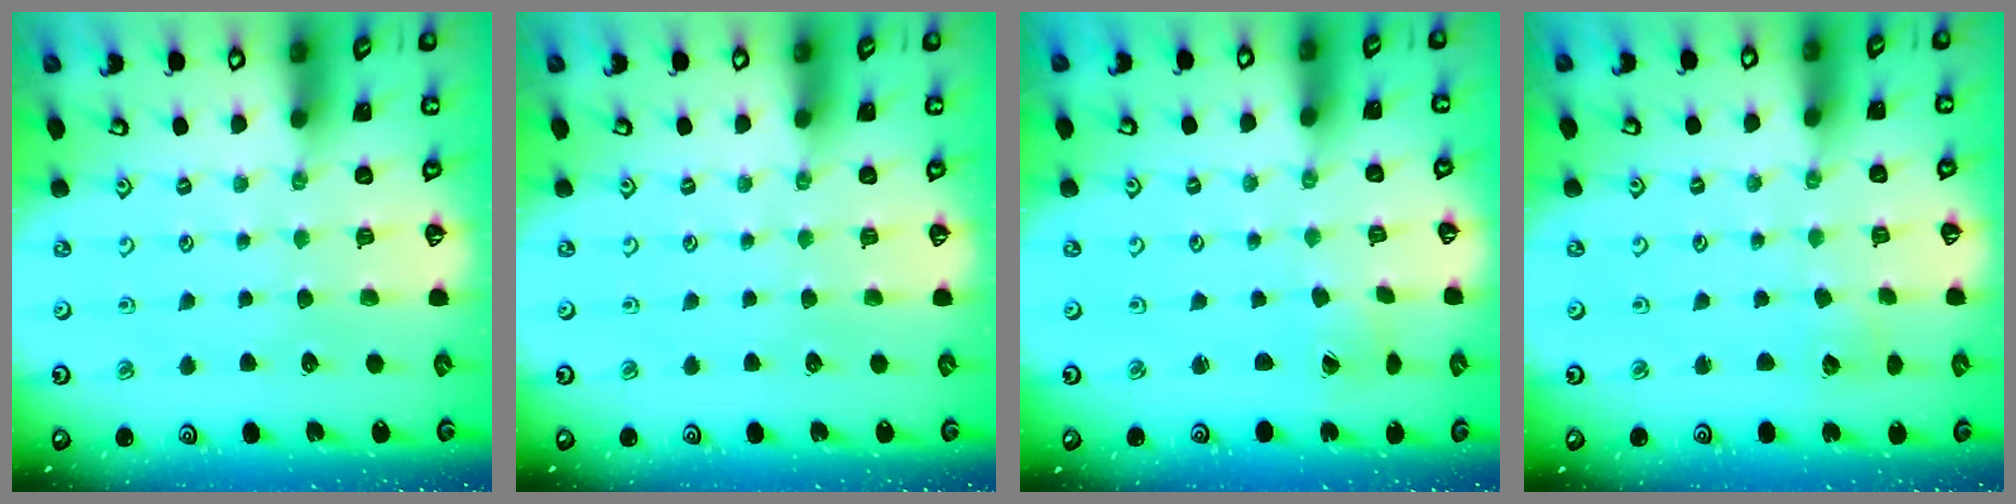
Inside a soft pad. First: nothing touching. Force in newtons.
{"total": 0.0}
{"total": 1.0, "press": 1.0, "slide": 0.1}
{"total": 4.8, "press": 4.8, "slide": 0.3}